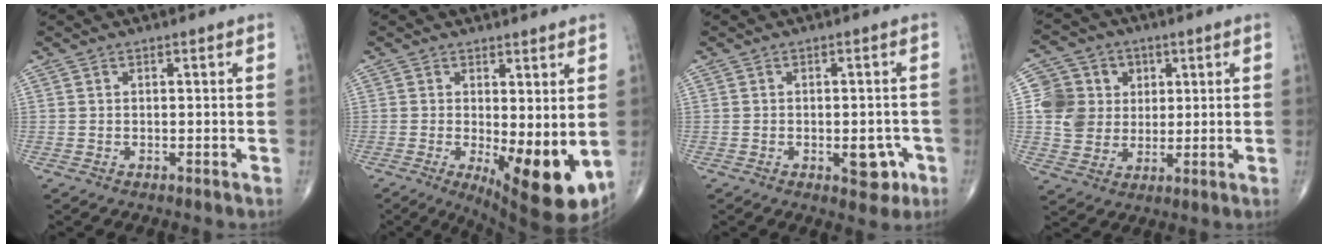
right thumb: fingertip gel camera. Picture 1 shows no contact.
{"total": 11.9, "force": [-1.4, 4.2, 11.0], "torque": [-0.152, -0.028, -0.008]}
{"total": 5.4, "force": [-2.0, 2.8, 4.1], "torque": [-0.030, 0.009, -0.019]}
{"total": 11.1, "force": [2.1, 10.1, 4.0], "torque": [-0.047, 0.005, 0.041]}